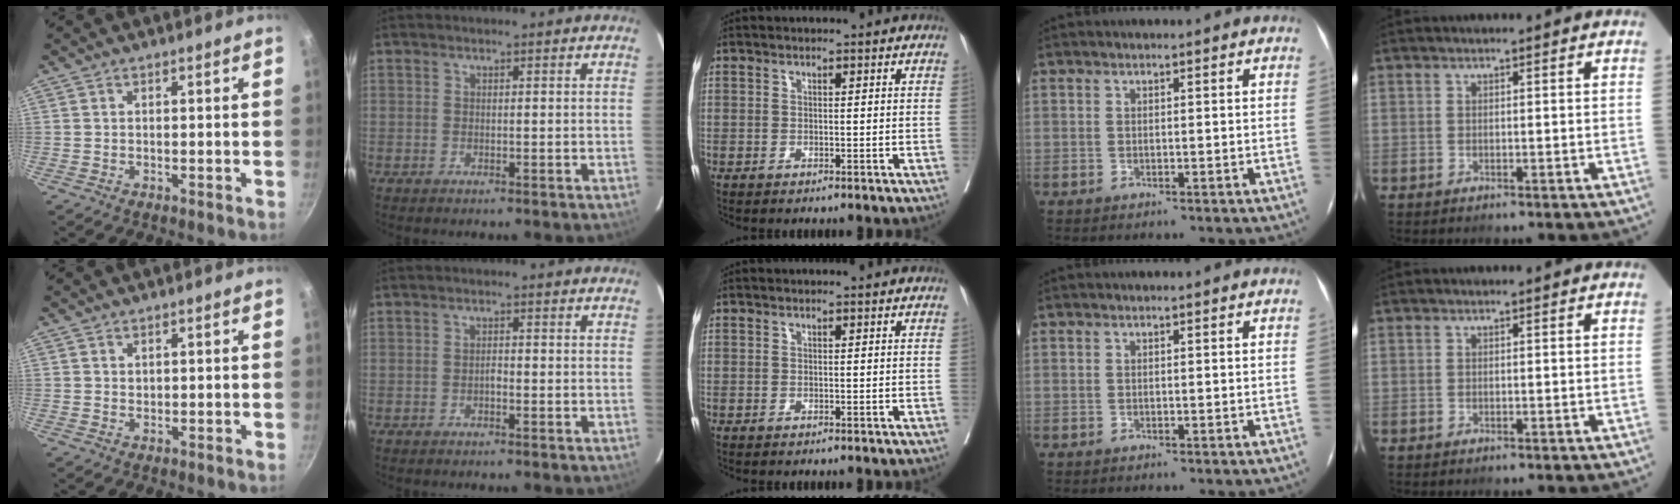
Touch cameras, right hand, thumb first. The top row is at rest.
{"thumb": {"total": 0.8, "force": [0.5, 0.6, 0.3], "torque": [0.001, -0.004, 0.008]}, "index": {"total": 1.1, "force": [-0.5, 0.4, 0.9], "torque": [-0.017, 0.003, -0.009]}}